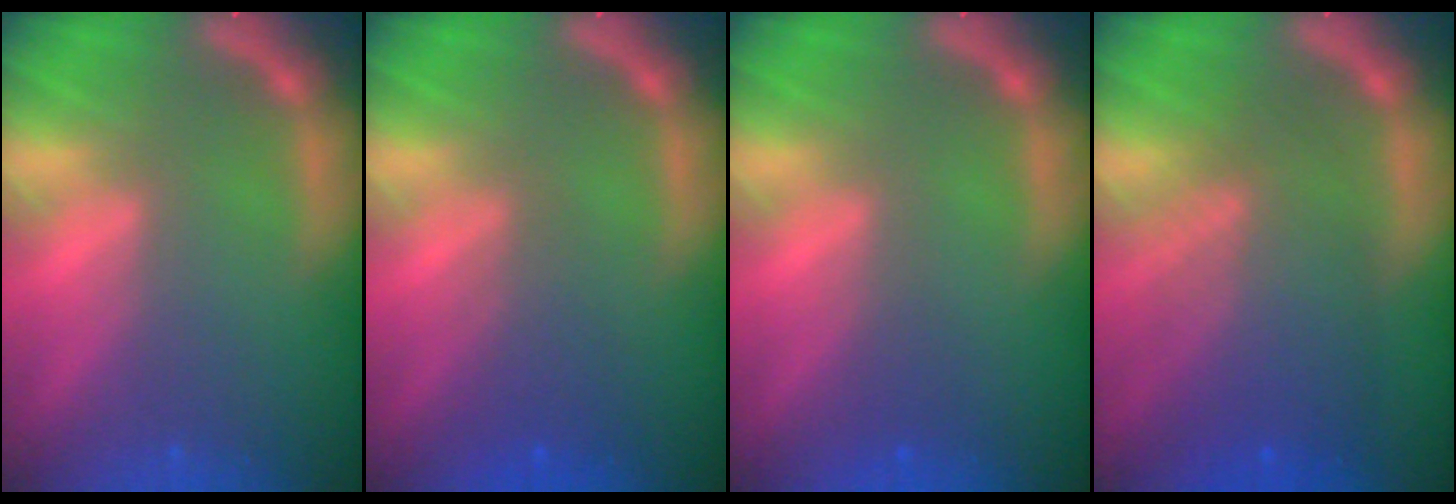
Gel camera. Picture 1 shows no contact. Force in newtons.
{"total": 2.5}
{"total": 1.0}
{"total": 7.5}